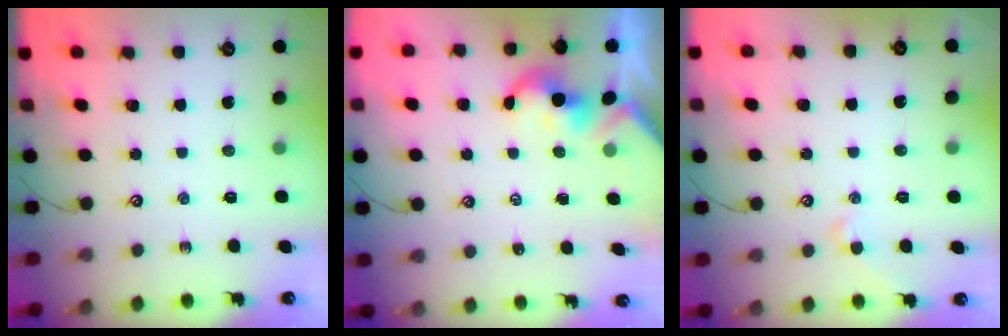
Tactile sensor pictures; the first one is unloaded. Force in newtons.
{"total": 2.1, "press": 2.1, "slide": 0.2}
{"total": 0.6, "press": 0.4, "slide": 0.5}